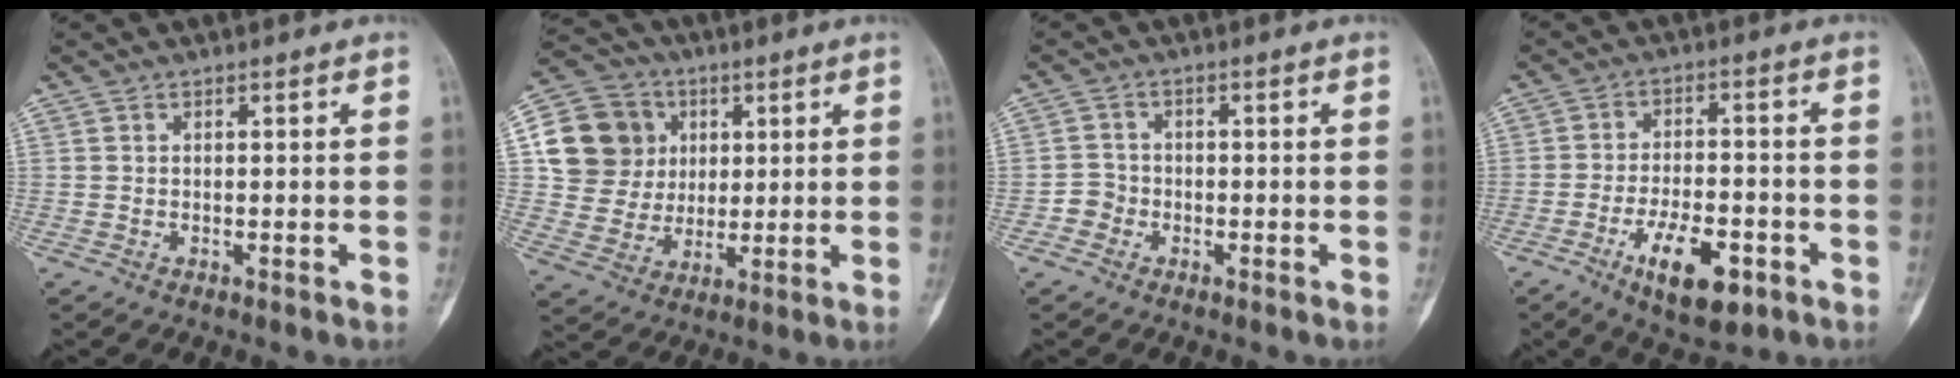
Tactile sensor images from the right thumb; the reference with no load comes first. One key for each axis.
{"total": 15.1, "fx": 3.7, "fy": 13.7, "fz": 5.0, "tx": -0.068, "ty": 0.010, "tz": 0.069}
{"total": 2.5, "fx": -1.2, "fy": 2.2, "fz": 0.3, "tx": 0.005, "ty": 0.010, "tz": -0.031}
{"total": 11.0, "fx": -5.1, "fy": 4.6, "fz": 8.6, "tx": -0.139, "ty": 0.015, "tz": -0.076}